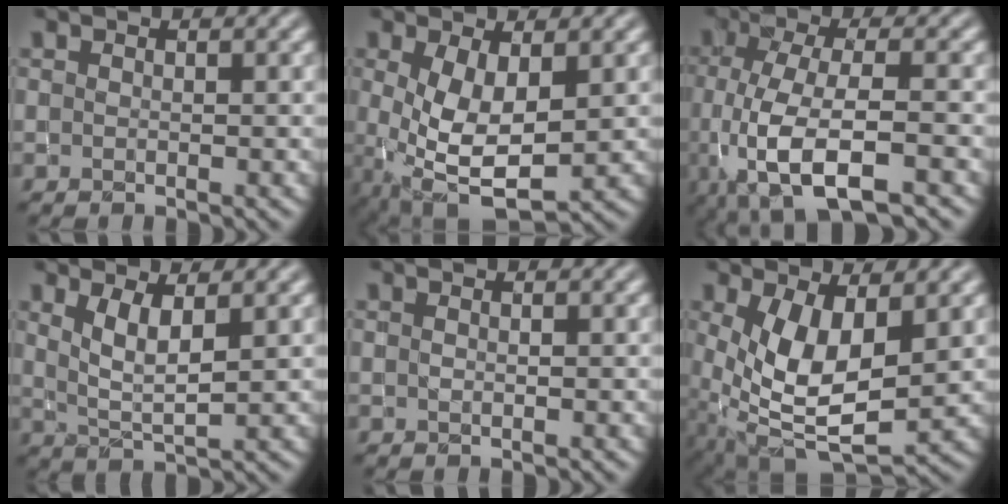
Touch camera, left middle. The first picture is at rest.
{"total": 6.4, "force": [-0.3, 2.9, 5.7], "torque": [-0.127, -0.008, 0.002]}
{"total": 8.7, "force": [-3.2, 3.0, 7.5], "torque": [-0.148, -0.011, -0.057]}
{"total": 3.2, "force": [1.5, 1.0, 2.6], "torque": [-0.055, -0.003, 0.034]}
{"total": 0.0}
{"total": 8.3, "force": [0.7, 4.2, 7.1], "torque": [-0.156, -0.011, 0.020]}